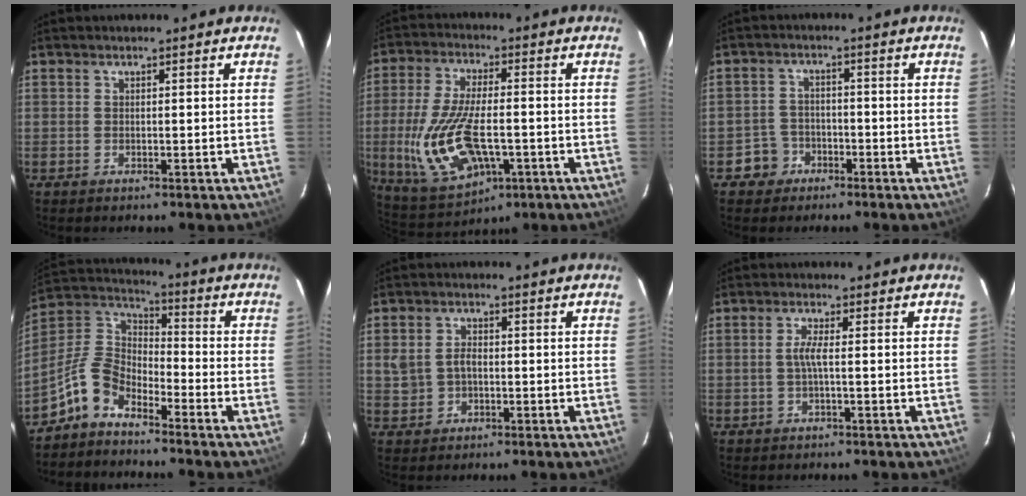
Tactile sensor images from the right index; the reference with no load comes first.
{"total": 16.2, "force": [-3.5, 7.2, 14.0], "torque": [-0.299, -0.017, -0.049]}
{"total": 4.5, "force": [-2.4, 3.8, -0.3], "torque": [0.000, 0.019, -0.043]}
{"total": 8.9, "force": [-6.2, 4.6, 4.5], "torque": [-0.105, 0.029, -0.136]}
{"total": 4.2, "force": [-0.2, 3.3, 2.6], "torque": [-0.053, 0.007, 0.002]}
{"total": 2.1, "force": [-0.4, -0.2, 2.0], "torque": [-0.043, 0.001, -0.009]}